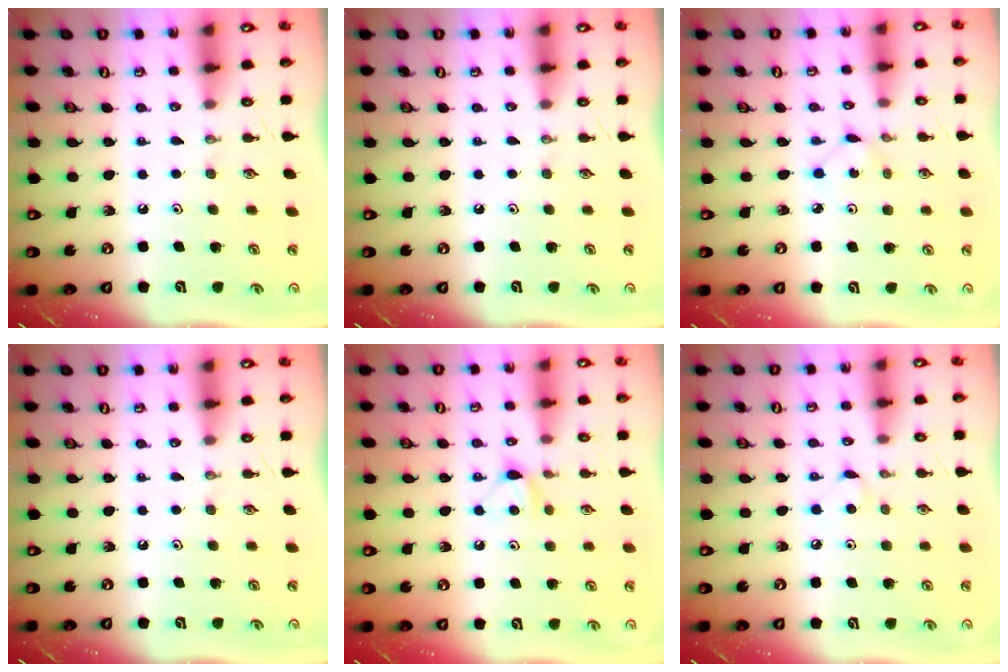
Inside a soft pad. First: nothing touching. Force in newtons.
{"total": 0.0}
{"total": 1.3, "press": 1.3, "slide": 0.1}
{"total": 0.0}
{"total": 6.4, "press": 6.4, "slide": 0.8}
{"total": 3.9, "press": 3.9, "slide": 0.5}